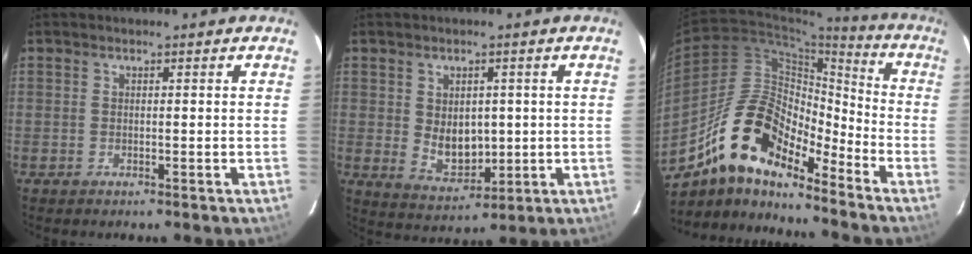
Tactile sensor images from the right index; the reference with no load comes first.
{"total": 7.3, "force": [0.4, 5.3, 5.0], "torque": [-0.089, -0.008, 0.027]}
{"total": 17.6, "force": [-12.9, 5.9, 10.4], "torque": [-0.181, -0.002, -0.251]}